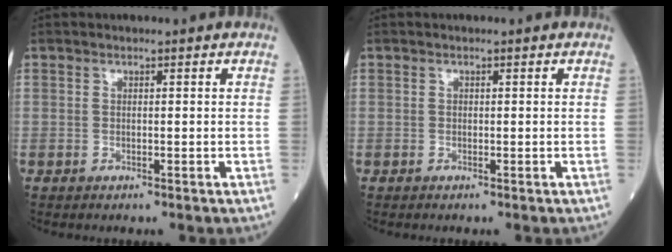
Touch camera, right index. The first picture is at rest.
{"total": 0.0}